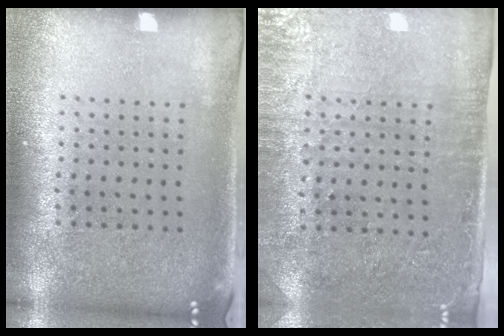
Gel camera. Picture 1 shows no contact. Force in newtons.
{"total": 2.9, "press": 2.5, "slide": 1.5}